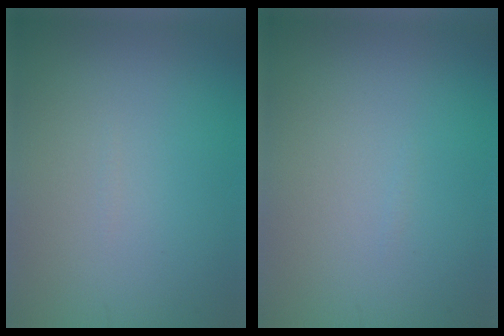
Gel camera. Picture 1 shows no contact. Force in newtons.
{"total": 0.0}